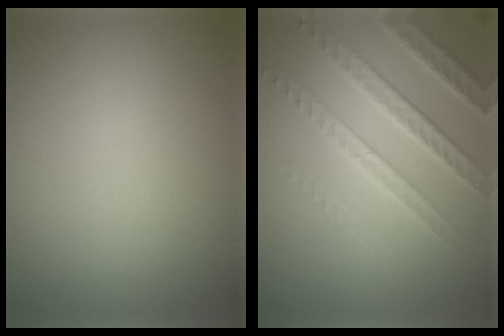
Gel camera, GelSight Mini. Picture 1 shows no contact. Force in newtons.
{"total": 4.4, "press": 4.0, "slide": 1.9}